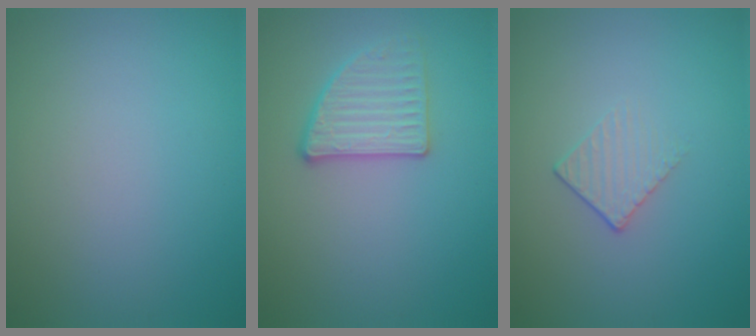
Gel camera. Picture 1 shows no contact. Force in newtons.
{"total": 2.8, "press": 2.7, "slide": 0.6}
{"total": 1.3, "press": 0.7, "slide": 1.1}